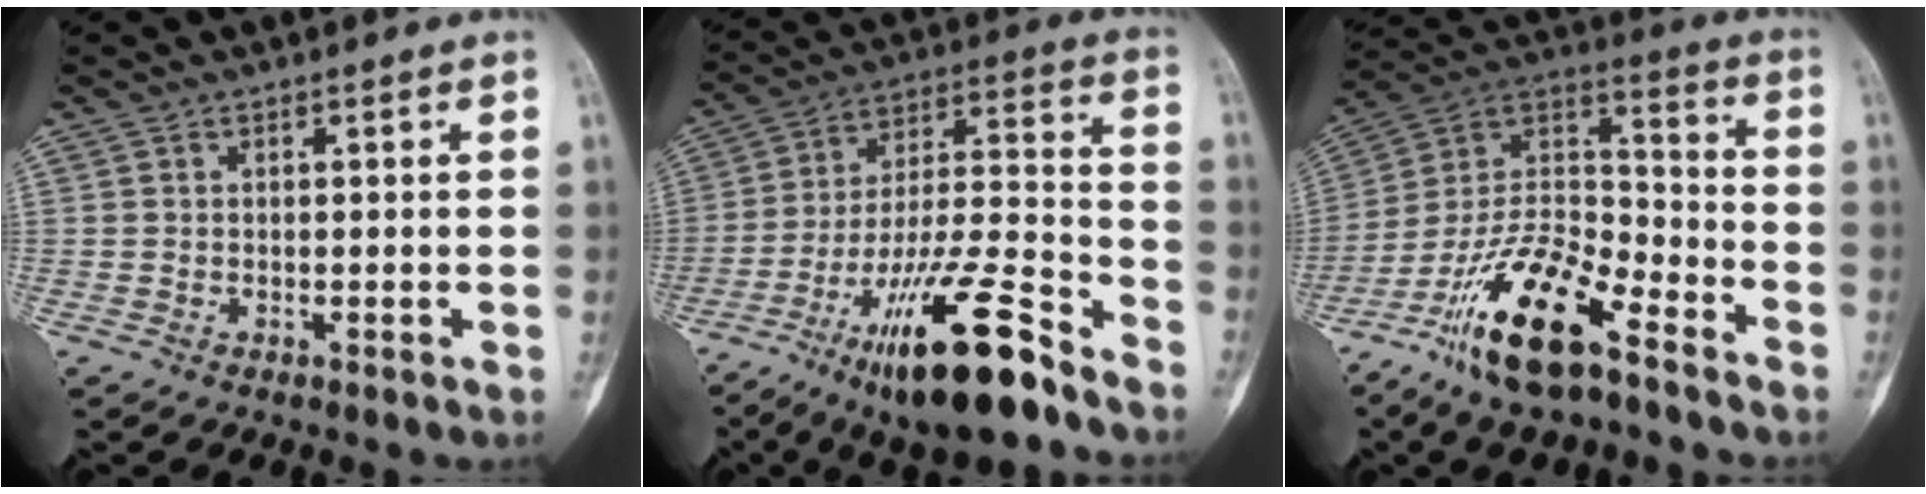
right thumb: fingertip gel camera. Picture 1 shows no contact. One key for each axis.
{"total": 21.9, "fx": -14.0, "fy": 5.1, "fz": 16.0, "tx": -0.281, "ty": 0.078, "tz": -0.237}
{"total": 18.9, "fx": -12.2, "fy": 6.5, "fz": 12.9, "tx": -0.228, "ty": 0.082, "tz": -0.225}